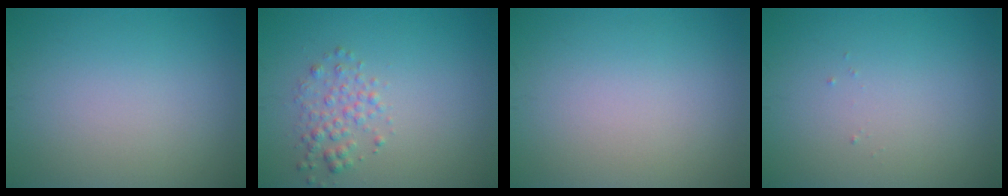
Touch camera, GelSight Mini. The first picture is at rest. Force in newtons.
{"total": 2.0, "press": 2.0, "slide": 0.1}
{"total": 0.0}
{"total": 0.0}